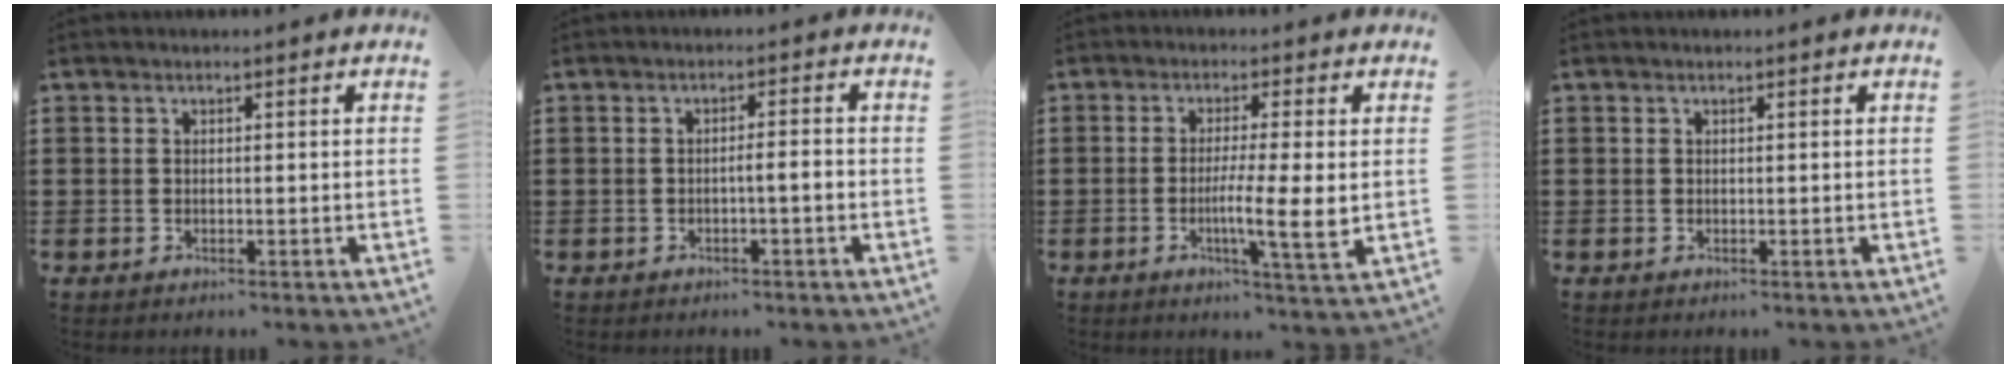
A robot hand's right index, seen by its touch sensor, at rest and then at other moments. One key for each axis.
{"total": 2.1, "fx": -0.9, "fy": 0.1, "fz": 1.9, "tx": -0.032, "ty": 0.000, "tz": -0.016}
{"total": 7.1, "fx": -0.8, "fy": 0.1, "fz": 7.0, "tx": -0.123, "ty": -0.012, "tz": -0.015}
{"total": 0.0}